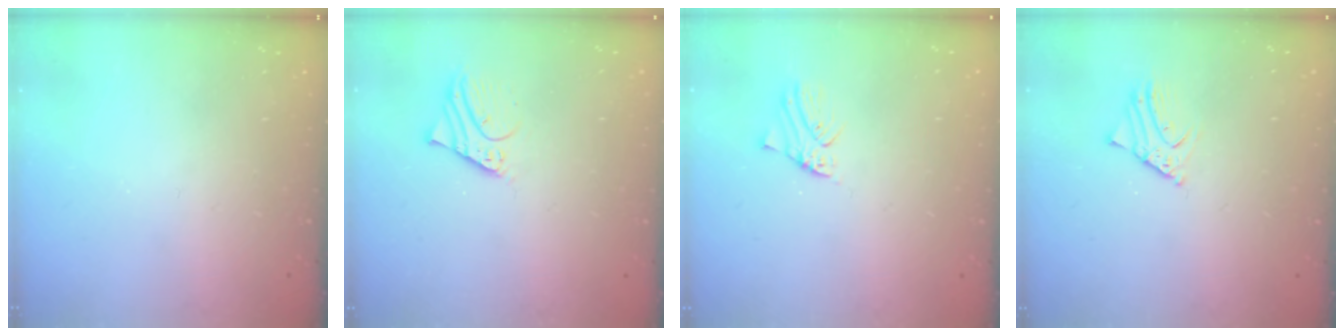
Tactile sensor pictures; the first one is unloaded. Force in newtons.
{"total": 2.4, "press": 2.4, "slide": 0.0}
{"total": 0.9, "press": 0.9, "slide": 0.1}
{"total": 2.2, "press": 2.2, "slide": 0.0}